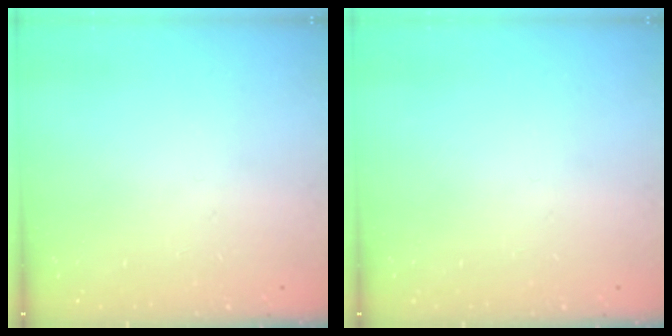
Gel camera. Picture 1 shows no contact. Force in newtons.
{"total": 0.0}